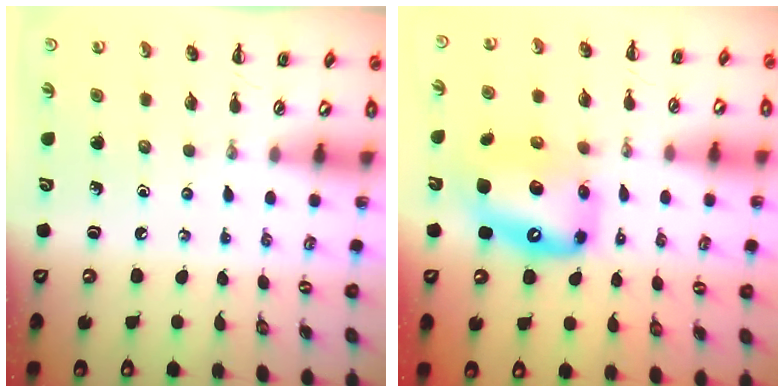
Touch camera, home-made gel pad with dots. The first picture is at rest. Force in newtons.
{"total": 13.6, "press": 13.2, "slide": 3.4}